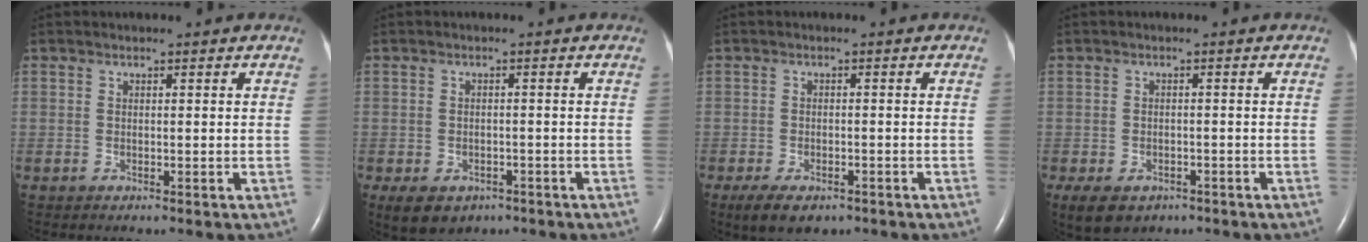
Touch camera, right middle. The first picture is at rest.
{"total": 7.1, "force": [-4.4, 4.8, 3.0], "torque": [-0.058, 0.001, -0.057]}
{"total": 5.2, "force": [-3.5, 2.4, 3.0], "torque": [-0.056, -0.007, -0.051]}
{"total": 8.6, "force": [-5.3, 5.6, 3.8], "torque": [-0.085, -0.003, -0.072]}